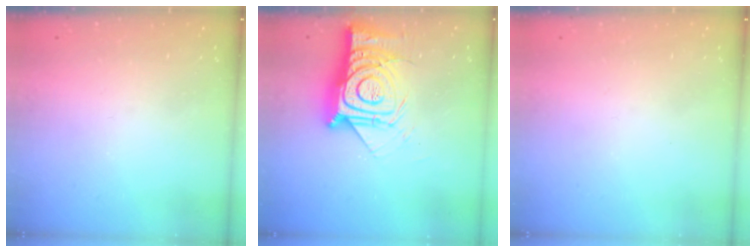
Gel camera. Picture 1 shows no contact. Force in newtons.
{"total": 18.4, "press": 18.4, "slide": 1.5}
{"total": 1.7, "press": 1.6, "slide": 0.1}